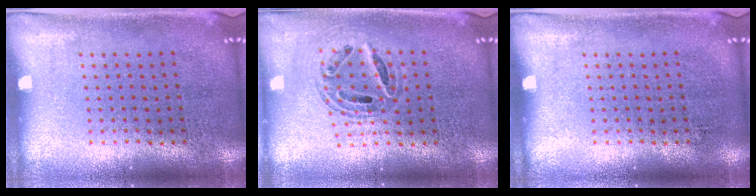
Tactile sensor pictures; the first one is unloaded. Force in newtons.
{"total": 0.8, "press": 0.7, "slide": 0.1}
{"total": 0.0}